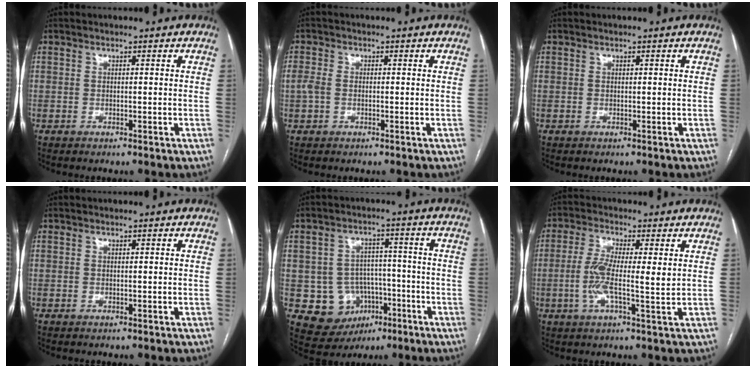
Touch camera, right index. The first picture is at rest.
{"total": 2.4, "force": [-0.3, 1.6, 1.7], "torque": [-0.053, 0.010, -0.007]}
{"total": 0.0}
{"total": 0.0}
{"total": 9.3, "force": [-2.9, 8.4, 2.7], "torque": [-0.039, 0.028, -0.033]}
{"total": 7.3, "force": [0.3, 1.1, 7.2], "torque": [-0.149, 0.002, -0.001]}